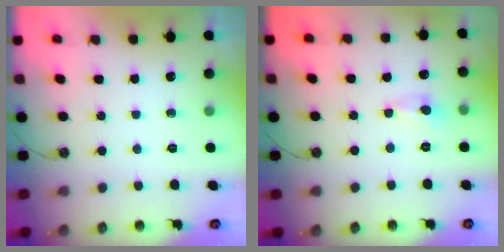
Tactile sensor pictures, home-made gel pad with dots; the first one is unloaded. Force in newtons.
{"total": 0.0}